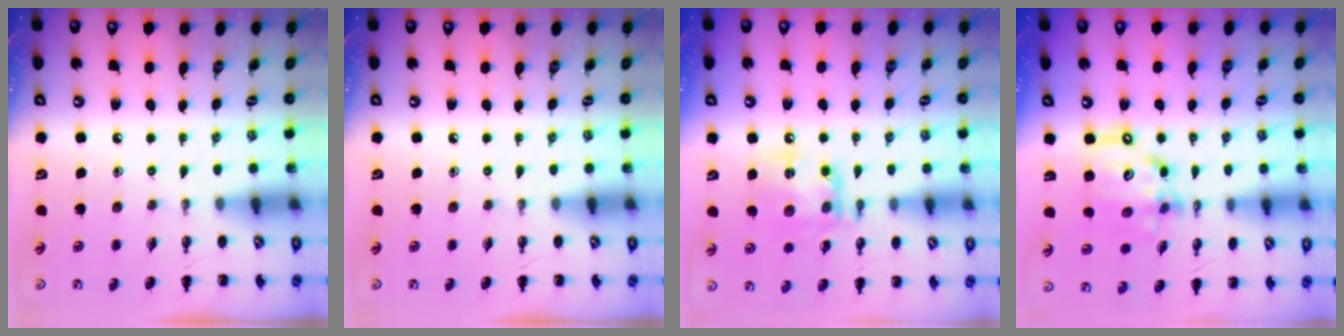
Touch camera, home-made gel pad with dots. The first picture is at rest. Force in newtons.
{"total": 0.0}
{"total": 13.5, "press": 13.4, "slide": 1.6}
{"total": 13.4, "press": 13.0, "slide": 3.4}